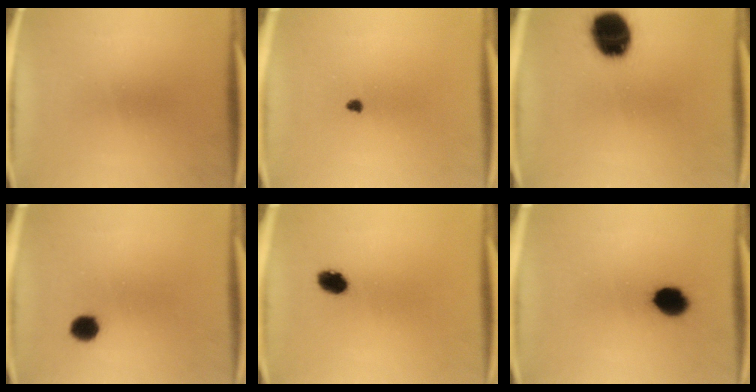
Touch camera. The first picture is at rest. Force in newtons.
{"total": 1.0}
{"total": 15.0}
{"total": 3.9}
{"total": 4.0}
{"total": 7.0}